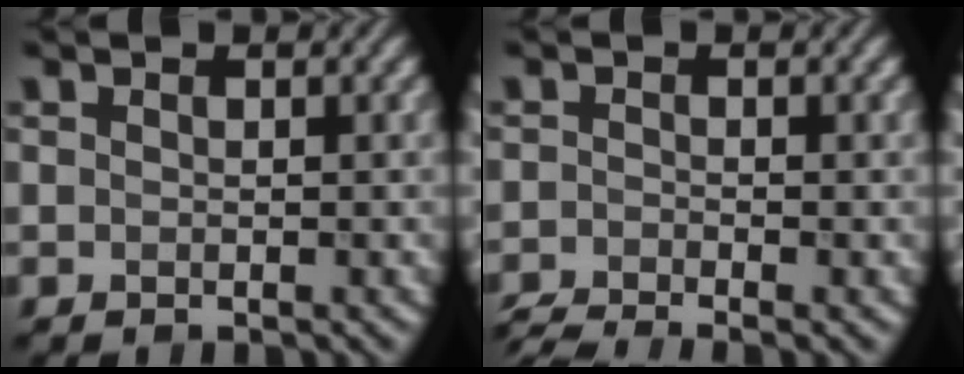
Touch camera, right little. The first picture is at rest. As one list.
[{"total": 3.0, "force": [-2.5, 0.4, 1.6], "torque": [-0.029, -0.015, -0.054]}]